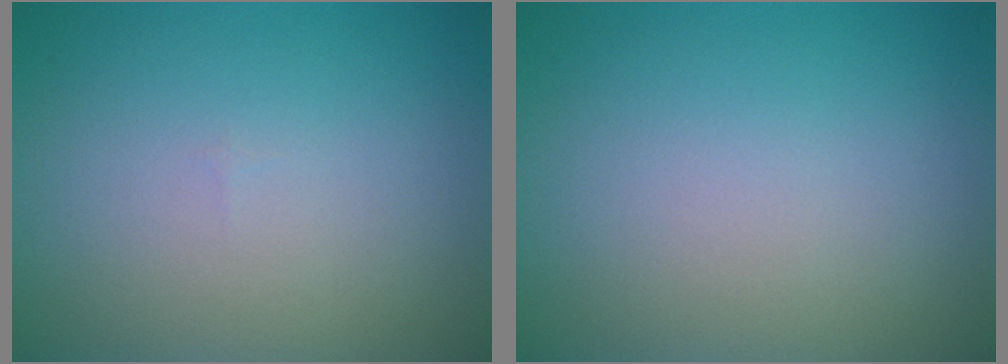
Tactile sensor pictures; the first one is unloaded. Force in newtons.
{"total": 0.0}